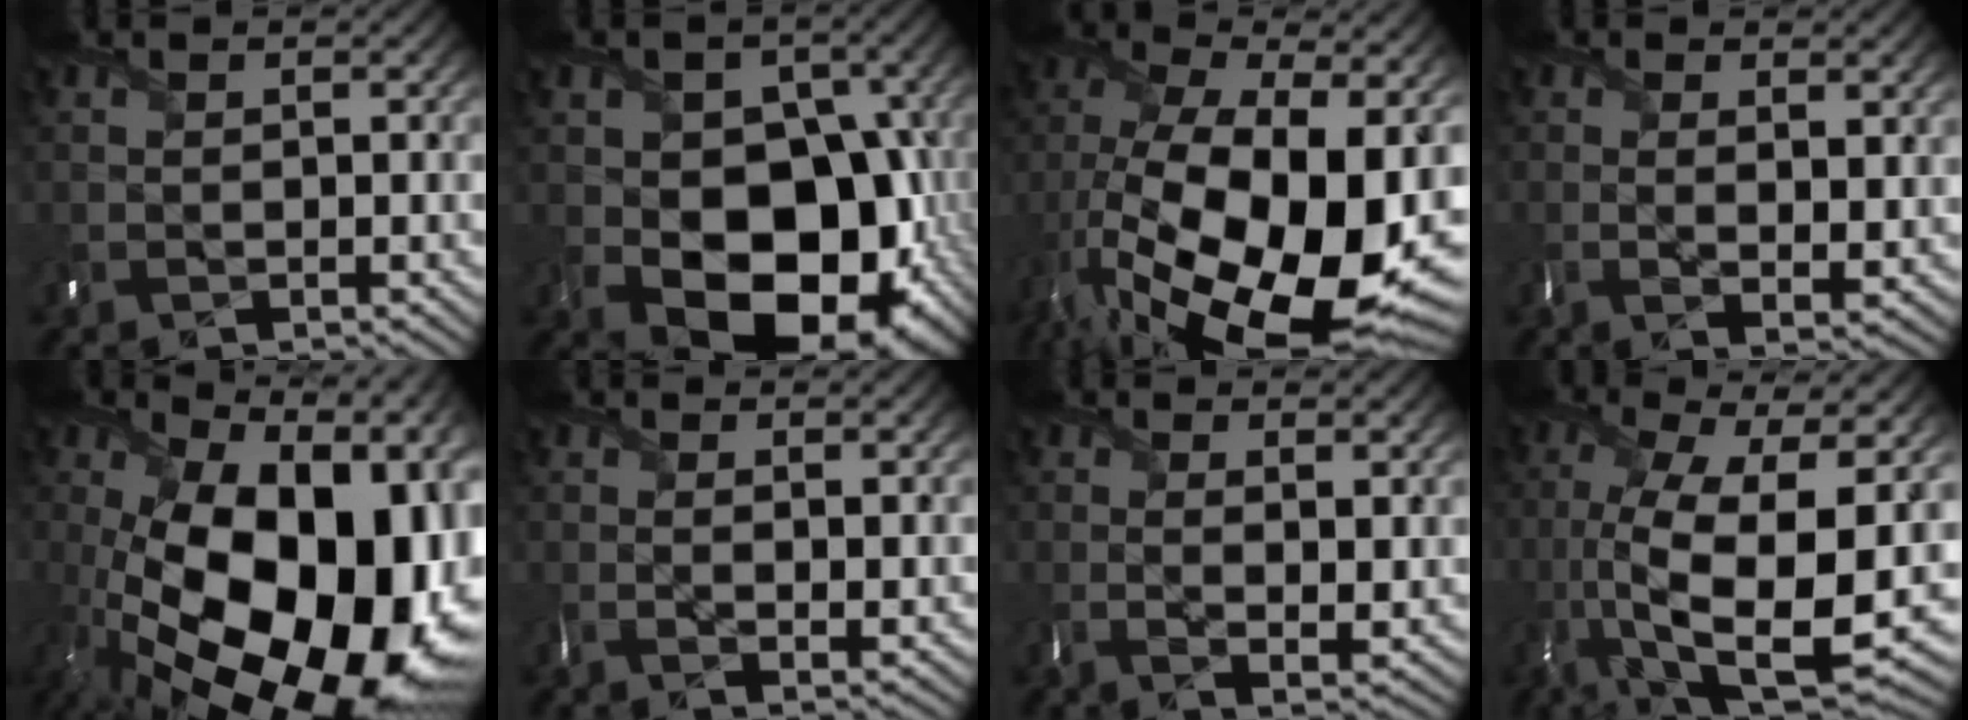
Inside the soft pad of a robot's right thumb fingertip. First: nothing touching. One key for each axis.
{"total": 16.3, "fx": -3.5, "fy": 12.0, "fz": 10.4, "tx": -0.132, "ty": -0.035, "tz": -0.055}
{"total": 21.3, "fx": -6.2, "fy": 11.5, "fz": 16.9, "tx": -0.328, "ty": -0.041, "tz": -0.075}
{"total": 3.5, "fx": 1.0, "fy": 1.3, "fz": 3.1, "tx": -0.063, "ty": -0.011, "tz": 0.022}
{"total": 23.2, "fx": -4.8, "fy": 13.4, "fz": 18.4, "tx": -0.337, "ty": -0.050, "tz": -0.050}
{"total": 2.4, "fx": 0.7, "fy": 1.0, "fz": 2.1, "tx": -0.040, "ty": -0.008, "tz": 0.015}
{"total": 4.0, "fx": 1.1, "fy": 1.4, "fz": 3.6, "tx": -0.073, "ty": -0.013, "tz": 0.022}
{"total": 16.3, "fx": -3.3, "fy": 6.3, "fz": 14.7, "tx": -0.294, "ty": -0.022, "tz": -0.053}